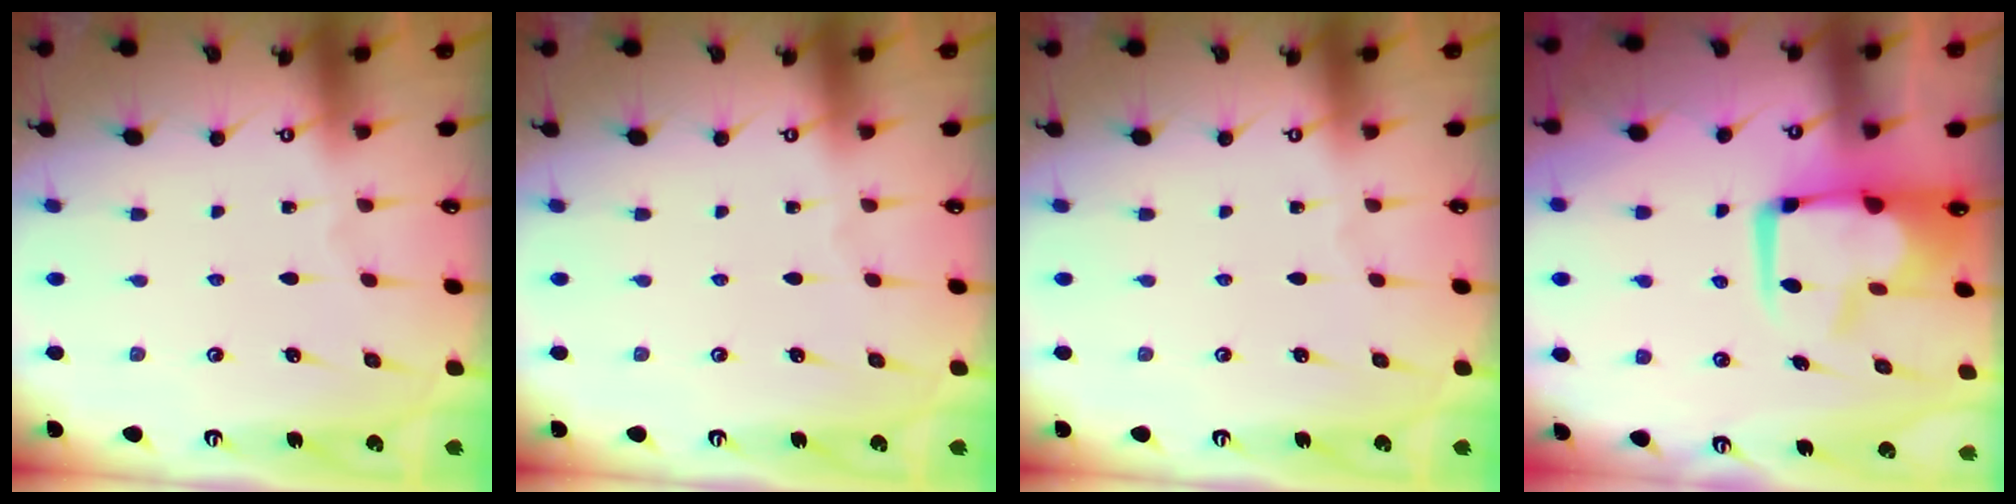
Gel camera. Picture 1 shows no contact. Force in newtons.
{"total": 0.0}
{"total": 0.0}
{"total": 6.5, "press": 6.4, "slide": 1.2}